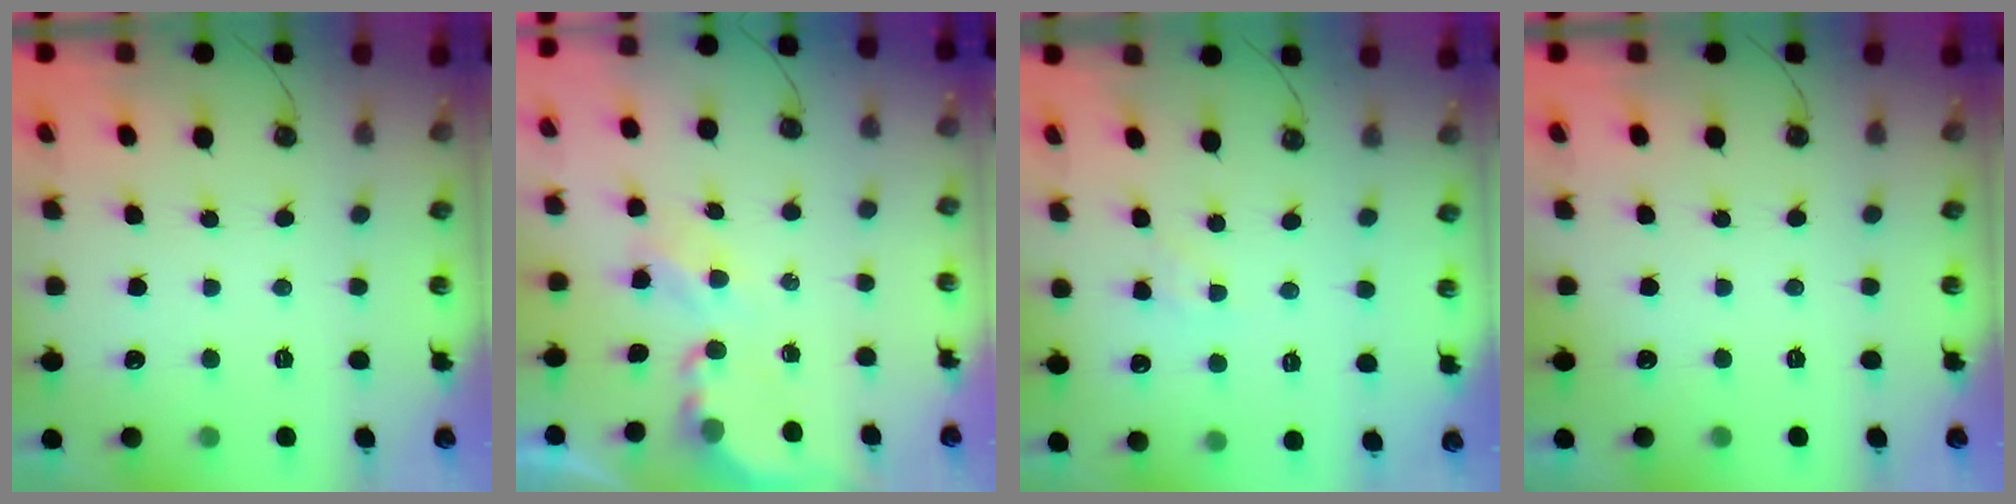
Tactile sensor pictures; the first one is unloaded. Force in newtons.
{"total": 3.6, "press": 3.6, "slide": 0.3}
{"total": 1.4, "press": 1.4, "slide": 0.3}
{"total": 0.0}